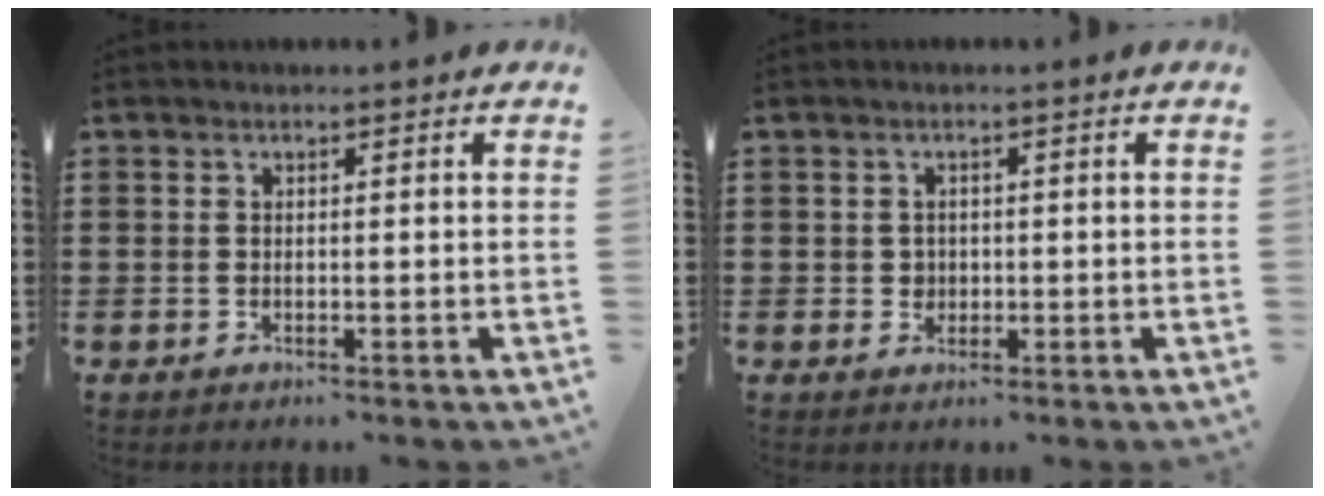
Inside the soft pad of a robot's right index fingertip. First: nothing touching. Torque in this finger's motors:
{"motor_torque": [0.10, 0.11, 0.08, 0.00]}